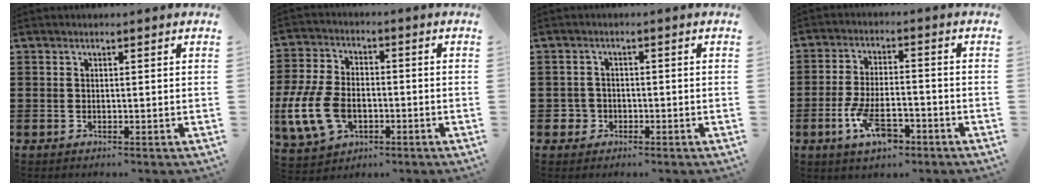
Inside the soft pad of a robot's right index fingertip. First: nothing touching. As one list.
[{"total": 10.3, "force": [-2.7, 6.6, 7.5], "torque": [-0.194, -0.002, -0.054]}, {"total": 2.0, "force": [-0.8, 1.9, 0.2], "torque": [-0.011, 0.002, -0.019]}, {"total": 7.8, "force": [-3.7, 3.3, 6.1], "torque": [-0.124, 0.003, -0.067]}]